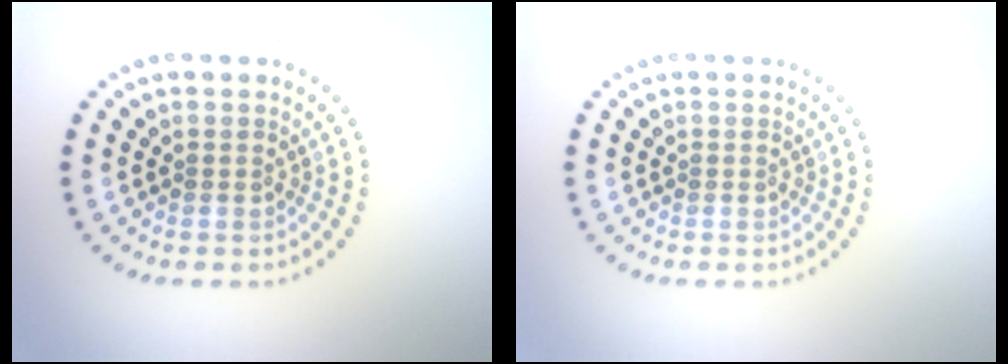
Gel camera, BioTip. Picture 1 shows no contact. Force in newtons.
{"total": 0.0}